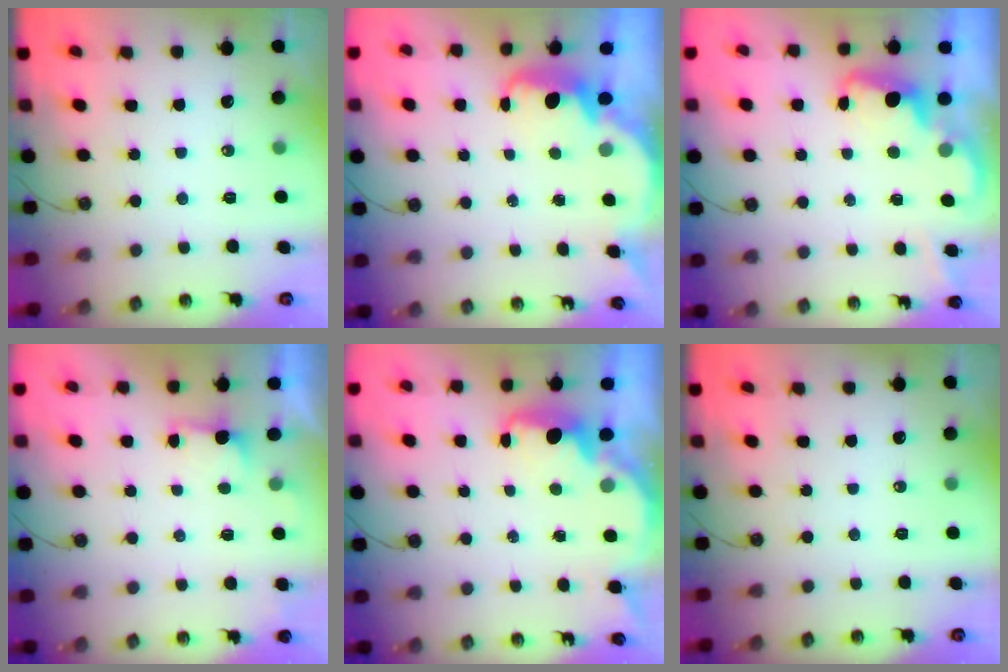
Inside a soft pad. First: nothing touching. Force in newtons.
{"total": 2.8, "press": 2.7, "slide": 0.6}
{"total": 2.2, "press": 2.1, "slide": 0.5}
{"total": 1.2, "press": 0.9, "slide": 0.8}
{"total": 2.3, "press": 2.3, "slide": 0.4}
{"total": 0.0}